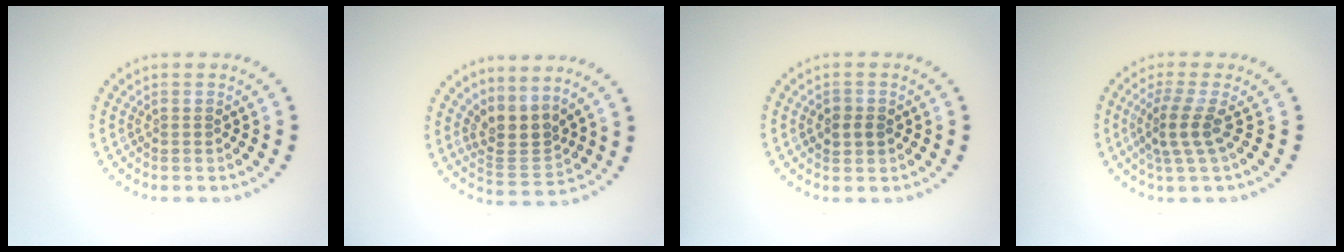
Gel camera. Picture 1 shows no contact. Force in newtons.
{"total": 3.0, "press": 2.2, "slide": 2.0}
{"total": 1.6, "press": 1.6, "slide": 0.3}
{"total": 2.9, "press": 2.1, "slide": 2.0}